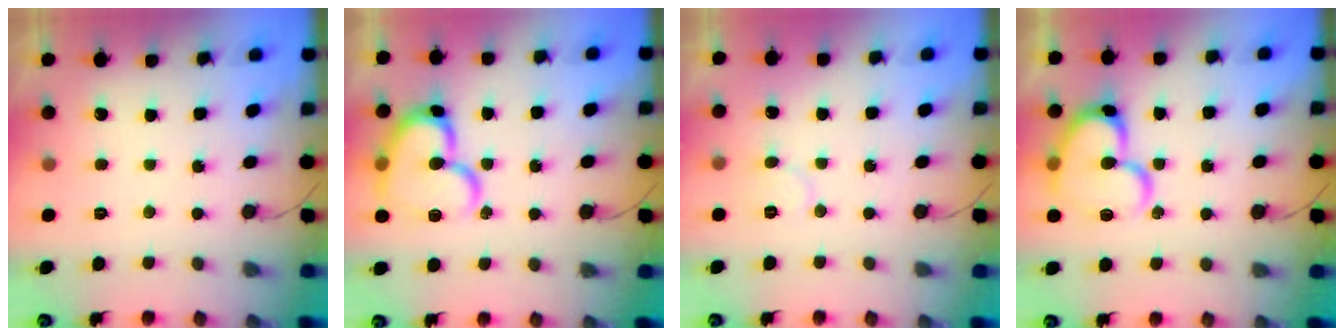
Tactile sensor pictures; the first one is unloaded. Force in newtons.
{"total": 17.7, "press": 17.6, "slide": 2.0}
{"total": 5.3, "press": 5.3, "slide": 0.6}
{"total": 17.2, "press": 17.2, "slide": 1.6}